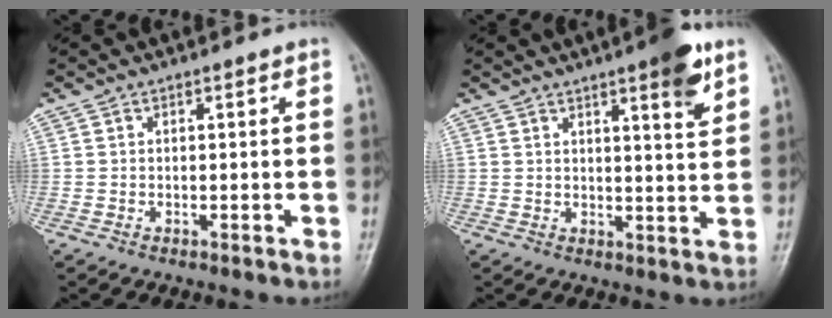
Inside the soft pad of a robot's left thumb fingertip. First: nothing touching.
{"total": 7.4, "force": [4.3, 1.3, 5.9], "torque": [-0.073, -0.022, 0.057]}